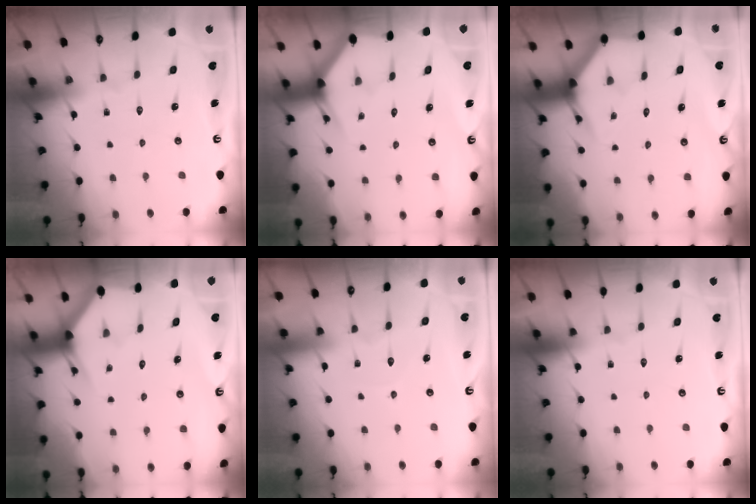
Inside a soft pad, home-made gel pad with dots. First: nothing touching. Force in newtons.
{"total": 3.0, "press": 3.0, "slide": 0.1}
{"total": 4.0, "press": 4.0, "slide": 0.2}
{"total": 3.0, "press": 3.0, "slide": 0.1}
{"total": 2.9, "press": 2.9, "slide": 0.2}
{"total": 0.0}